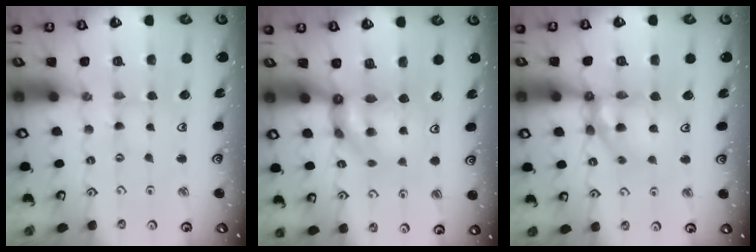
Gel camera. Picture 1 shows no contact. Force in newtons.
{"total": 9.4, "press": 9.3, "slide": 0.8}
{"total": 12.1, "press": 12.0, "slide": 1.7}